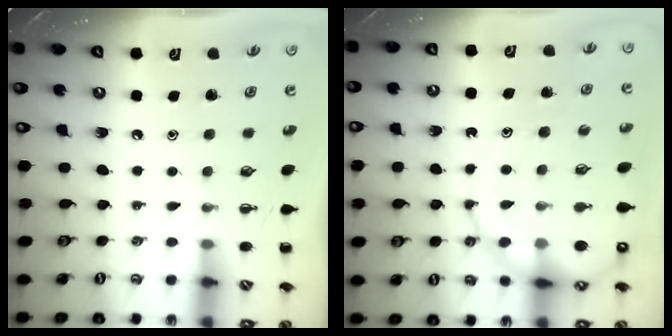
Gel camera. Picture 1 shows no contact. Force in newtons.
{"total": 13.4, "press": 13.0, "slide": 3.1}